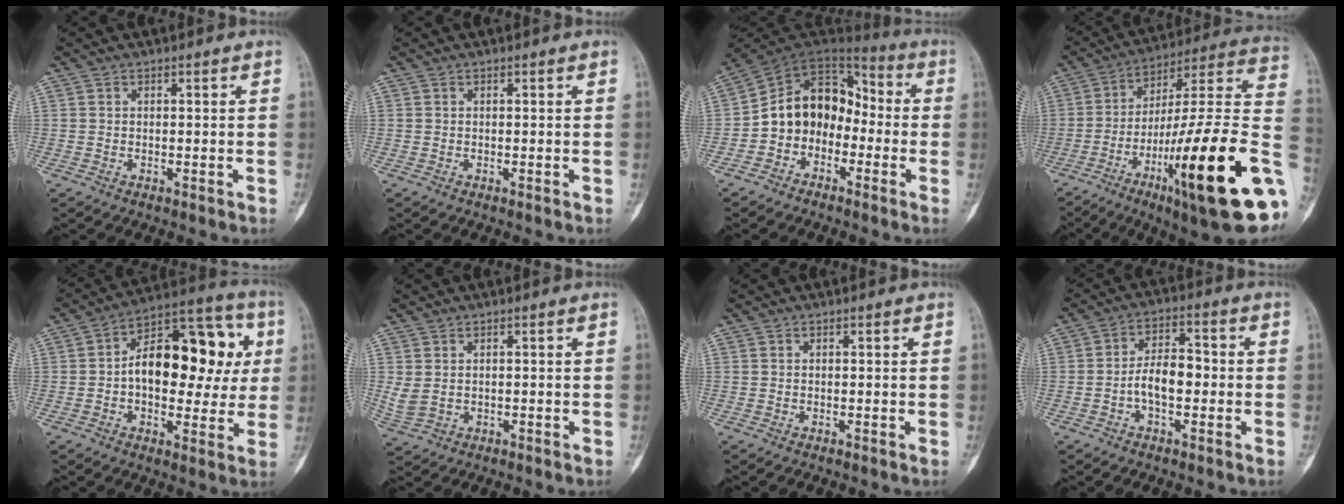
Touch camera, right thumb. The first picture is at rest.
{"total": 0.0}
{"total": 13.3, "force": [-3.0, 10.6, 7.5], "torque": [-0.094, 0.073, -0.067]}
{"total": 31.5, "force": [-9.3, 6.0, 29.5], "torque": [-0.394, 0.027, -0.142]}
{"total": 20.8, "force": [2.0, 11.6, 17.2], "torque": [-0.215, 0.034, 0.023]}
{"total": 3.2, "force": [0.2, 2.2, 2.2], "torque": [-0.058, 0.002, 0.014]}
{"total": 0.0}
{"total": 10.1, "force": [-1.5, 5.6, 8.3], "torque": [-0.124, 0.035, -0.033]}